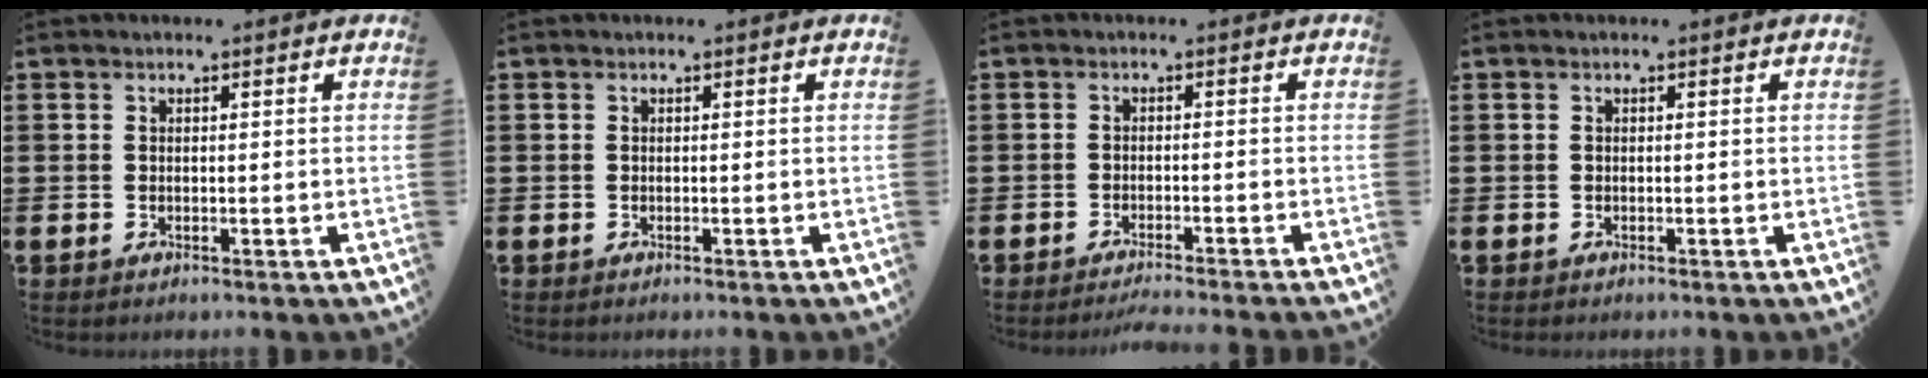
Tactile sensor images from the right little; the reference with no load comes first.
{"total": 0.0}
{"total": 1.6, "force": [-1.5, -0.3, 0.4], "torque": [-0.003, -0.001, -0.028]}
{"total": 0.0}